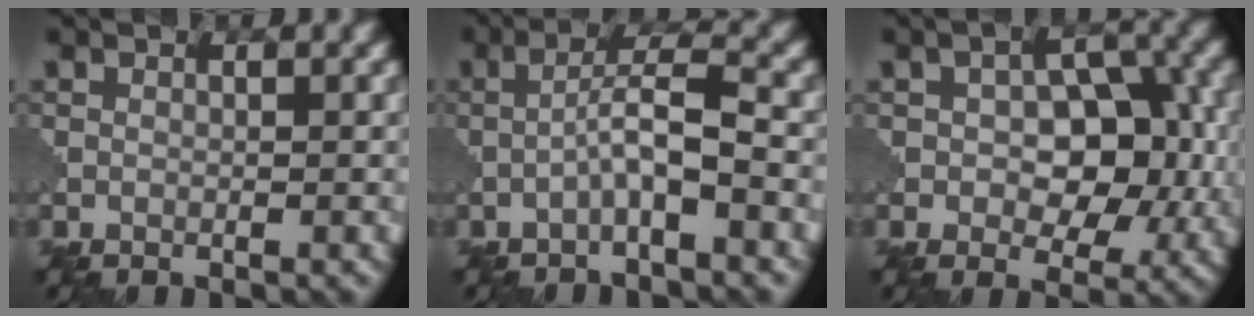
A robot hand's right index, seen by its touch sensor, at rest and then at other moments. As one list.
[{"total": 3.7, "force": [-1.4, 0.4, 3.4], "torque": [-0.061, 0.017, -0.033]}, {"total": 7.4, "force": [-0.3, 4.6, 5.8], "torque": [-0.075, 0.000, -0.008]}]